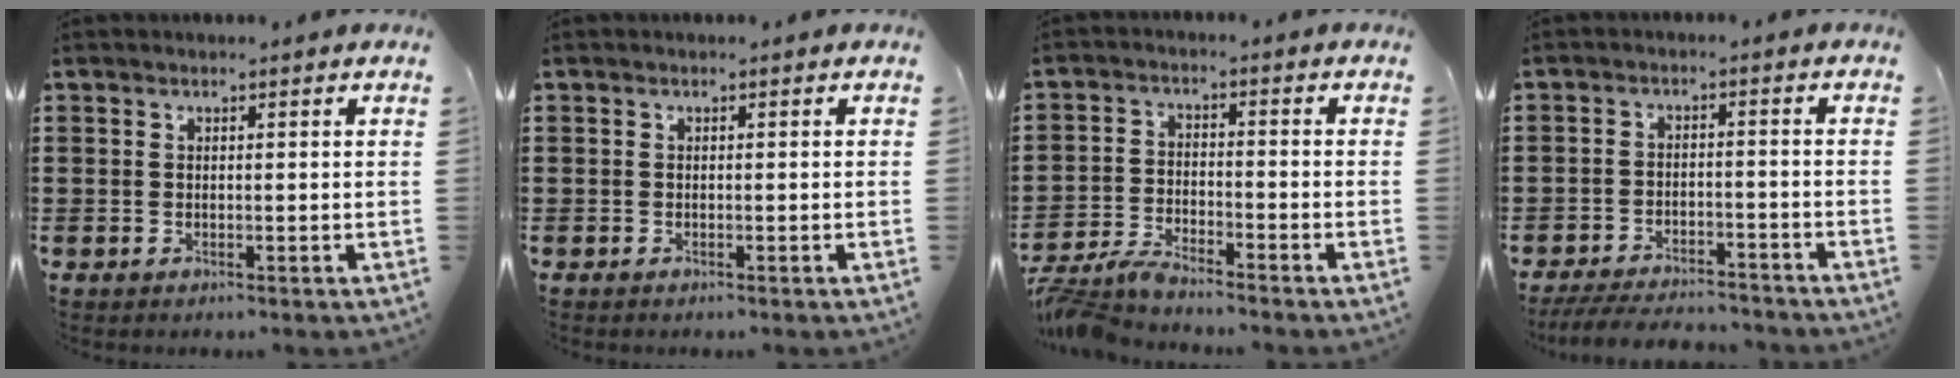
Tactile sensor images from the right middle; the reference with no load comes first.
{"total": 0.0}
{"total": 4.7, "force": [-4.5, 0.2, 1.5], "torque": [-0.049, -0.011, -0.093]}
{"total": 4.9, "force": [-4.7, 0.6, 1.3], "torque": [-0.033, -0.003, -0.097]}